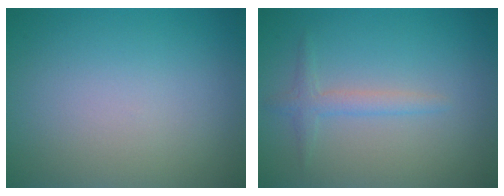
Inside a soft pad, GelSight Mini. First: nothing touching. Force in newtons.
{"total": 1.7, "press": 1.7, "slide": 0.1}